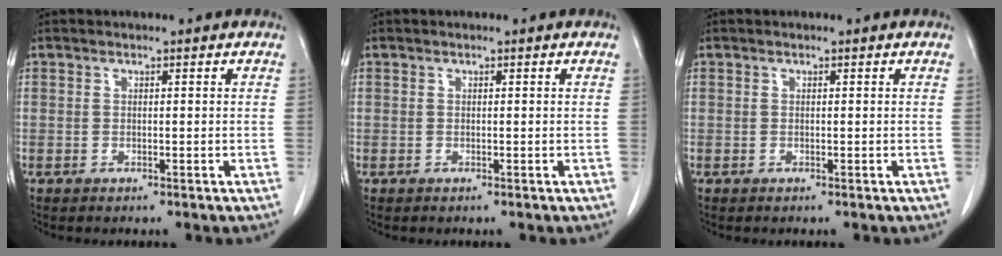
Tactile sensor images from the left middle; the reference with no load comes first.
{"total": 0.0}
{"total": 0.0}